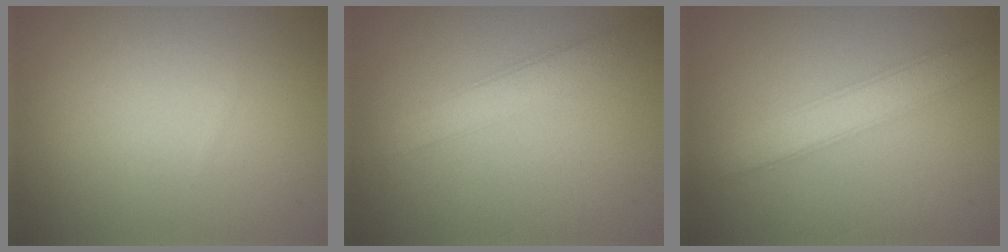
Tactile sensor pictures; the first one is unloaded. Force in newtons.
{"total": 2.5, "press": 2.5, "slide": 0.1}
{"total": 3.4, "press": 3.4, "slide": 0.1}